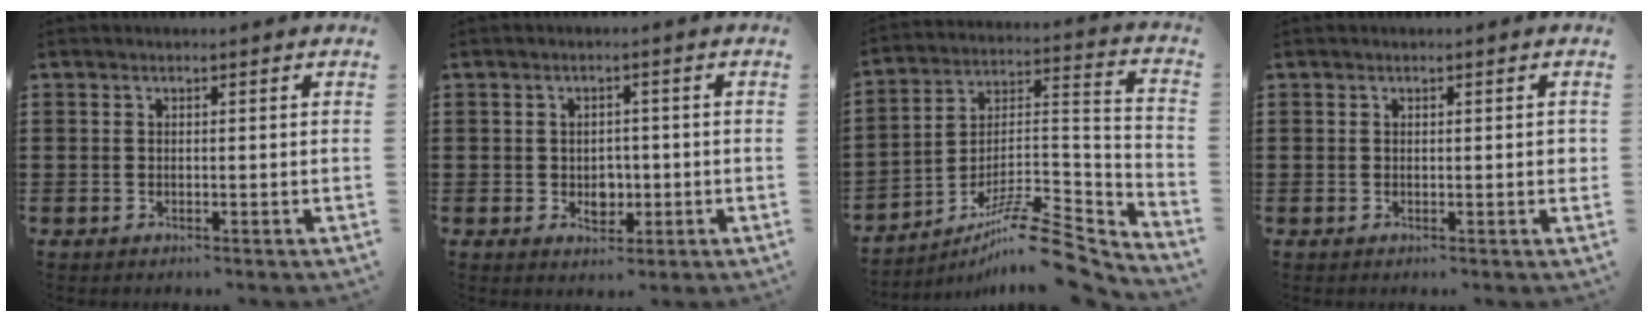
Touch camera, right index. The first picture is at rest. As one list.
[{"total": 2.8, "force": [-0.5, 2.3, 1.6], "torque": [-0.021, -0.002, -0.015]}, {"total": 10.9, "force": [-8.7, 2.5, 6.0], "torque": [-0.093, 0.021, -0.165]}, {"total": 0.9, "force": [0.2, 0.2, 0.8], "torque": [-0.017, 0.003, 0.002]}]